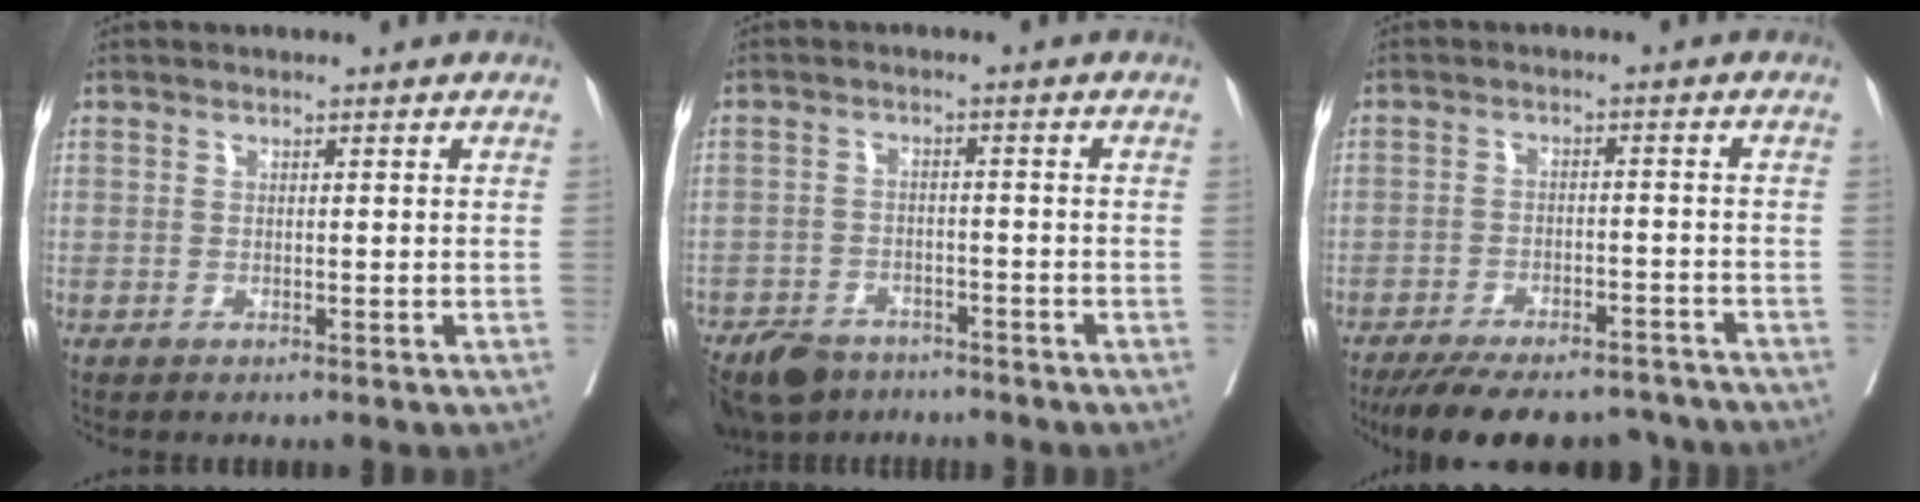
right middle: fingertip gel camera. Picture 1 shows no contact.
{"total": 9.9, "force": [-8.0, 4.8, 3.5], "torque": [-0.067, -0.011, -0.124]}
{"total": 15.4, "force": [-13.6, 4.7, 5.6], "torque": [-0.117, -0.004, -0.189]}